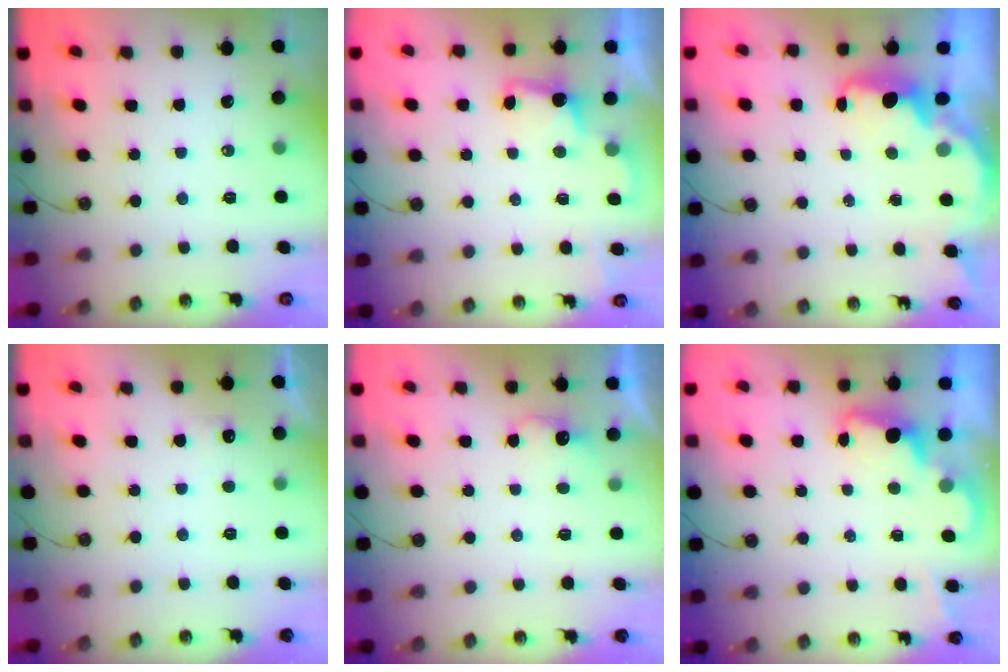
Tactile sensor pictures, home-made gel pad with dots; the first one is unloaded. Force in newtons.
{"total": 2.4, "press": 2.2, "slide": 1.0}
{"total": 2.1, "press": 2.1, "slide": 0.4}
{"total": 2.1, "press": 1.9, "slide": 0.9}
{"total": 2.5, "press": 2.4, "slide": 0.7}
{"total": 2.3, "press": 2.3, "slide": 0.5}